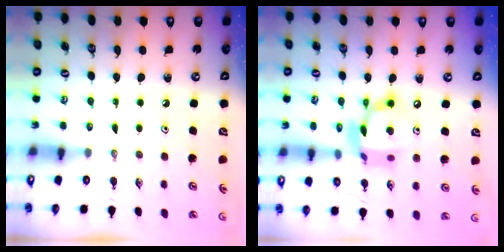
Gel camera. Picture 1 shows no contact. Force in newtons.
{"total": 14.3, "press": 14.3, "slide": 1.2}